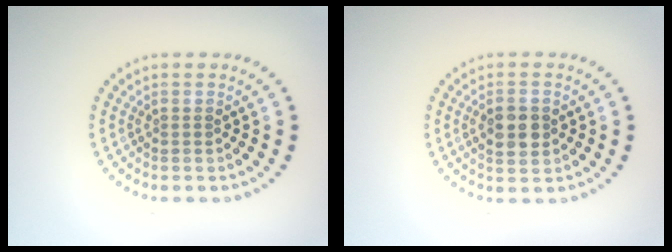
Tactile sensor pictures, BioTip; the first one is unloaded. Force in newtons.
{"total": 3.2, "press": 3.2, "slide": 0.0}